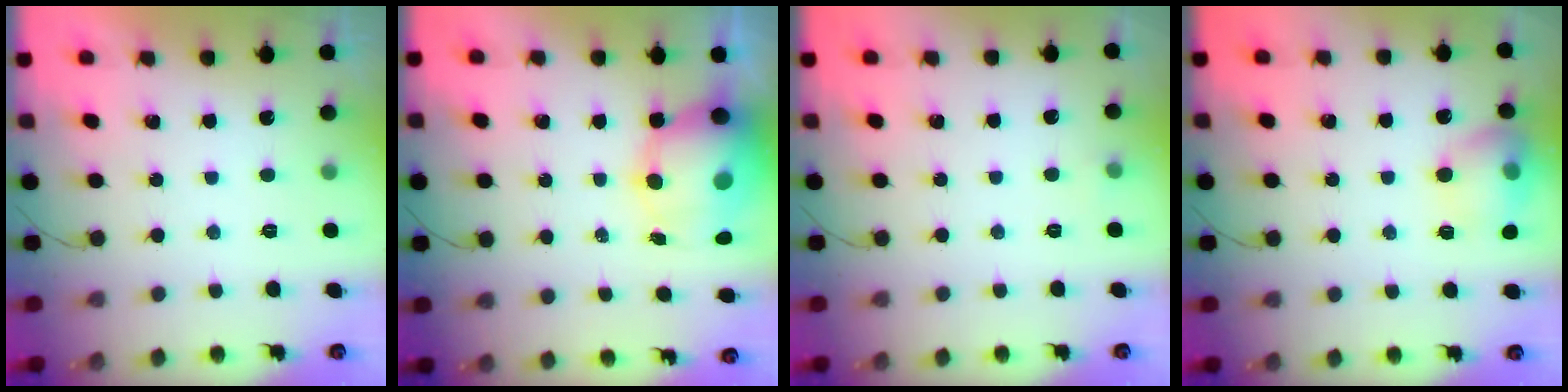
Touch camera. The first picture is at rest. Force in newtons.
{"total": 11.9, "press": 11.5, "slide": 3.0}
{"total": 3.0, "press": 2.8, "slide": 1.3}
{"total": 12.8, "press": 12.7, "slide": 1.7}